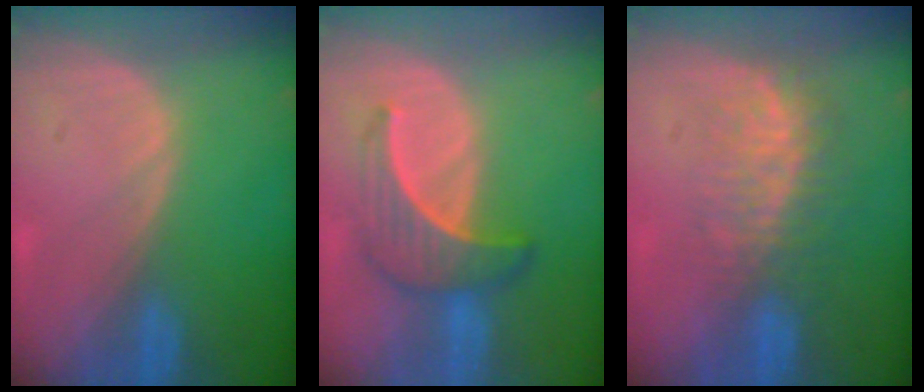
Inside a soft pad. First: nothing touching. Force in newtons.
{"total": 6.6, "press": 6.3, "slide": 2.0}
{"total": 8.0, "press": 7.4, "slide": 3.0}